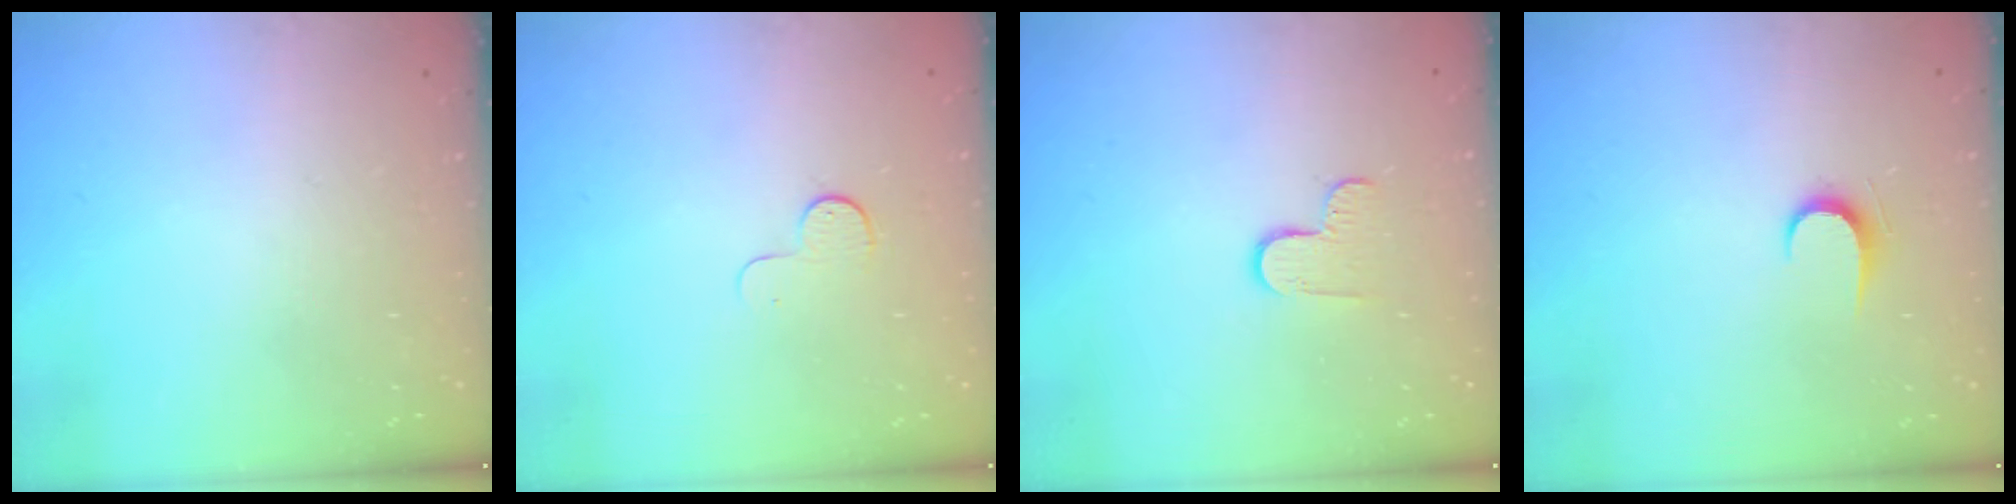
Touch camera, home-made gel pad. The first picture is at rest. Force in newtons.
{"total": 4.6, "press": 4.6, "slide": 0.4}
{"total": 5.1, "press": 5.0, "slide": 0.5}
{"total": 6.0, "press": 6.0, "slide": 0.7}